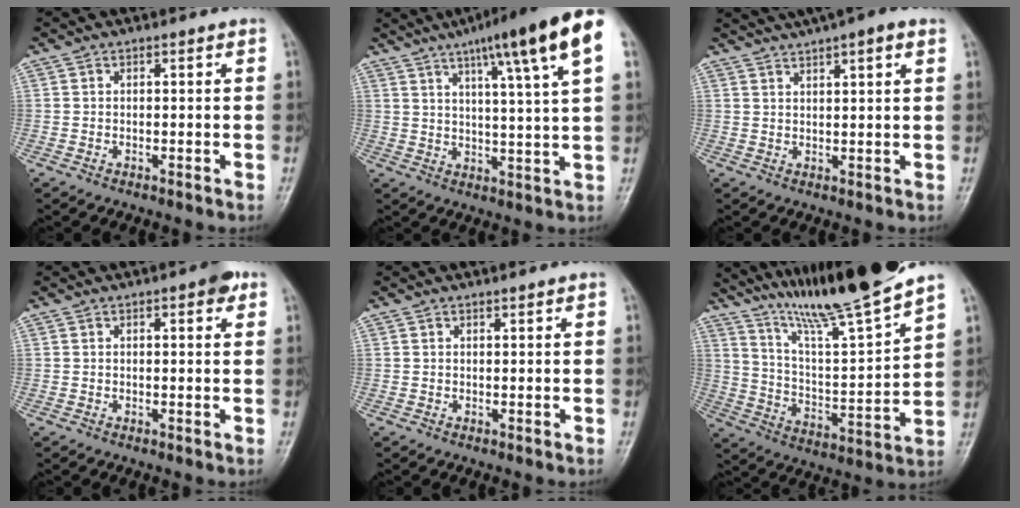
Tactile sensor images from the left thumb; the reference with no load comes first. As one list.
[{"total": 16.8, "force": [9.0, 1.1, 14.1], "torque": [-0.201, -0.017, 0.119]}, {"total": 9.6, "force": [6.8, 1.7, 6.5], "torque": [-0.094, 0.020, 0.099]}, {"total": 3.1, "force": [1.7, 1.1, 2.4], "torque": [-0.025, -0.003, 0.017]}, {"total": 0.7, "force": [0.6, 0.0, 0.2], "torque": [-0.004, -0.005, 0.011]}, {"total": 18.3, "force": [15.5, -0.3, 9.7], "torque": [-0.144, -0.080, 0.275]}]